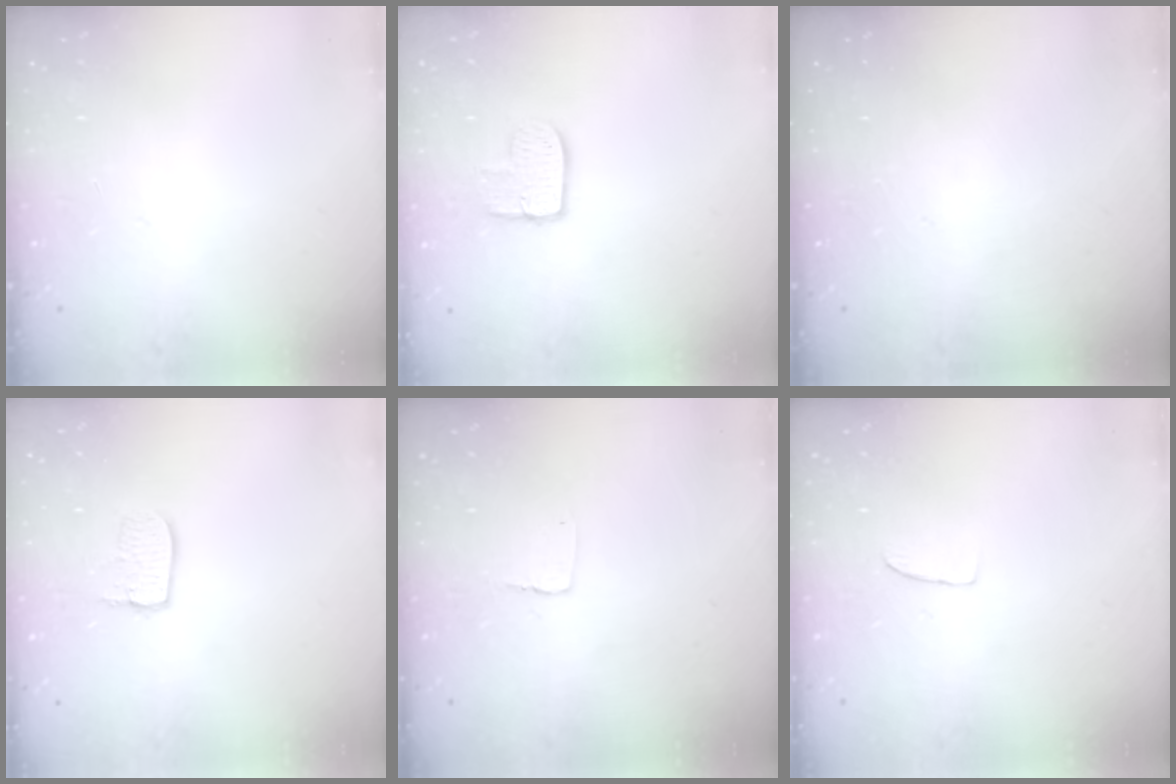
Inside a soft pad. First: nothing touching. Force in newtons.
{"total": 7.9, "press": 7.9, "slide": 0.5}
{"total": 0.0}
{"total": 6.1, "press": 6.1, "slide": 0.5}
{"total": 2.7, "press": 2.7, "slide": 0.2}
{"total": 2.6, "press": 2.6, "slide": 0.2}